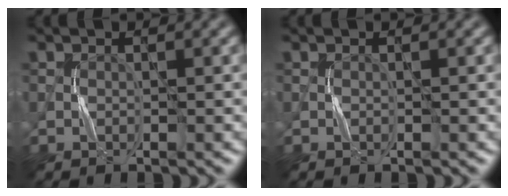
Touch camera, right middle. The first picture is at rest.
{"total": 0.0}